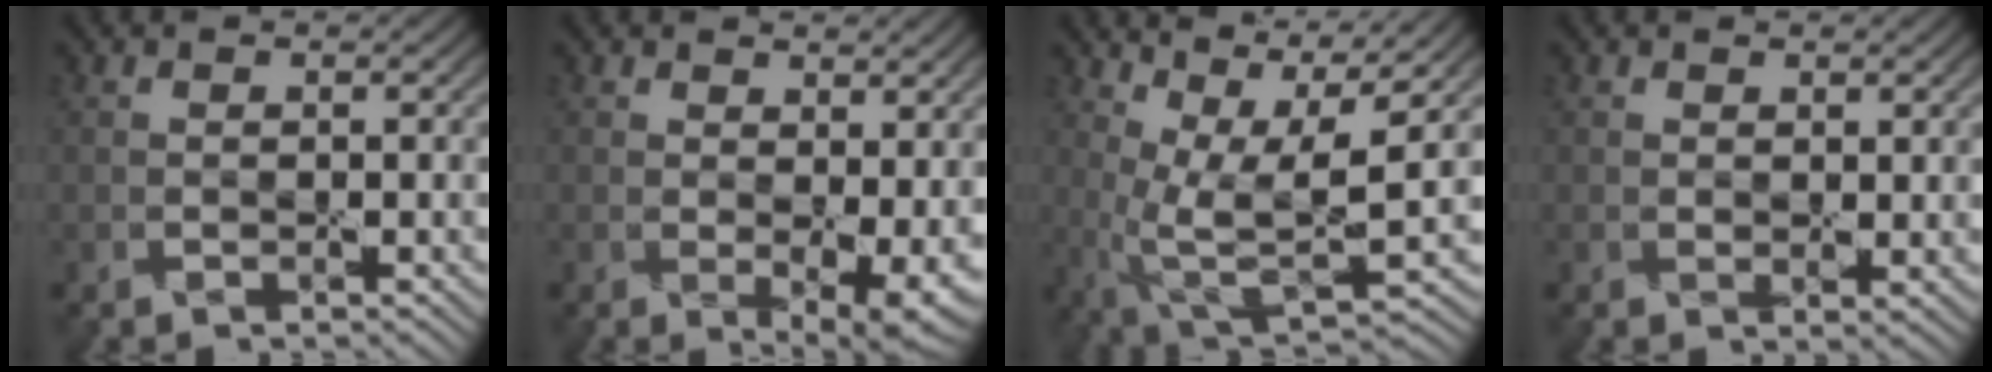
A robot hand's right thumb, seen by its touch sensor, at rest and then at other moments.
{"total": 5.3, "force": [0.9, 2.4, 4.7], "torque": [-0.077, -0.018, 0.027]}
{"total": 10.1, "force": [3.6, 3.3, 8.9], "torque": [-0.188, 0.004, 0.074]}
{"total": 1.2, "force": [0.8, 0.5, 0.9], "torque": [-0.016, -0.008, 0.018]}